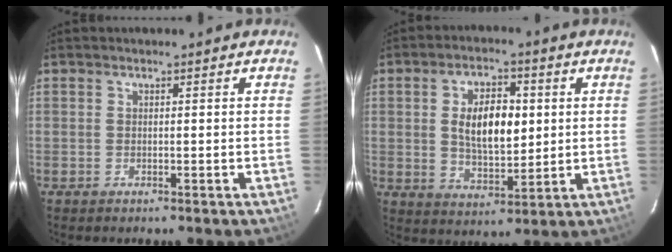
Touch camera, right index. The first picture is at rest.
{"total": 10.4, "force": [1.6, 5.4, 8.7], "torque": [-0.155, 0.010, 0.035]}